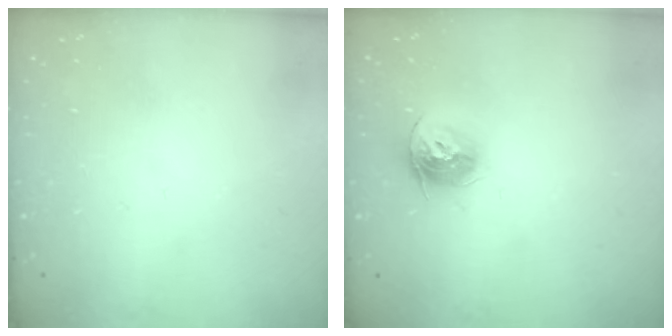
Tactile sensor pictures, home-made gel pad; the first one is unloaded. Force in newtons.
{"total": 10.6, "press": 10.6, "slide": 1.0}